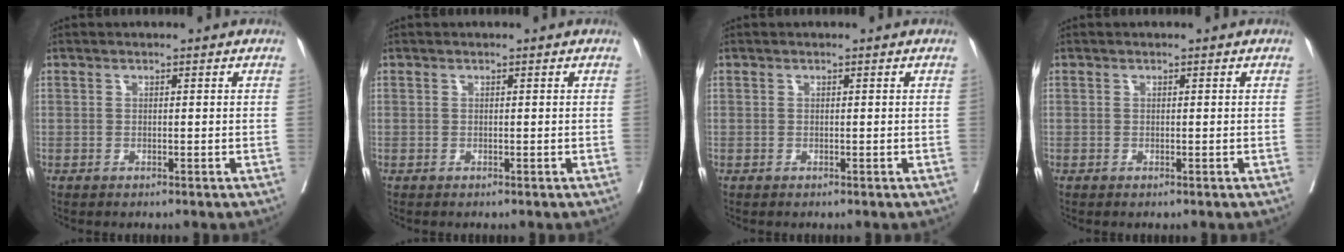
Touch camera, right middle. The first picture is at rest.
{"total": 0.0}
{"total": 0.0}
{"total": 0.0}